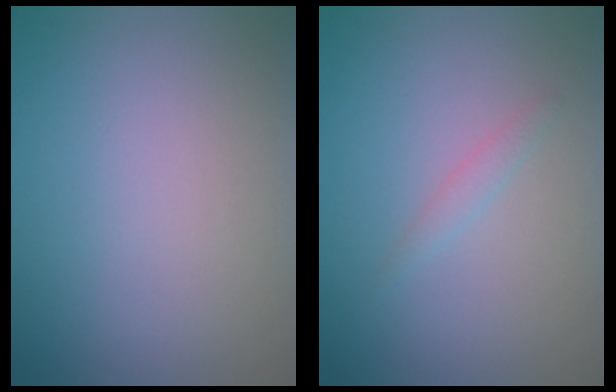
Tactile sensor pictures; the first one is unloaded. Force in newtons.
{"total": 0.8, "press": 0.8, "slide": 0.1}